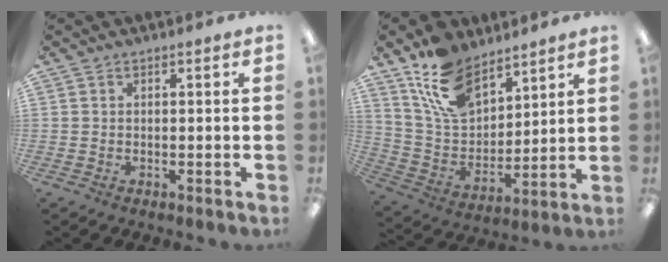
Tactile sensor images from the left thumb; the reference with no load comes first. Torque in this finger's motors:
{"motor_torque": [0.19, 0.28, 1.40, -1.37, 0.09]}